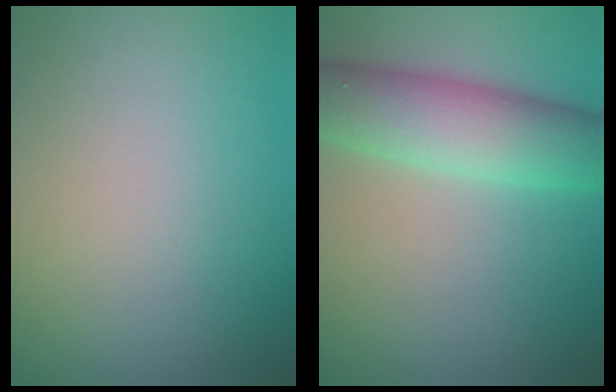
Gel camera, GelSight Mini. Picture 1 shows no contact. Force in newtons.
{"total": 7.3, "press": 7.3, "slide": 0.3}